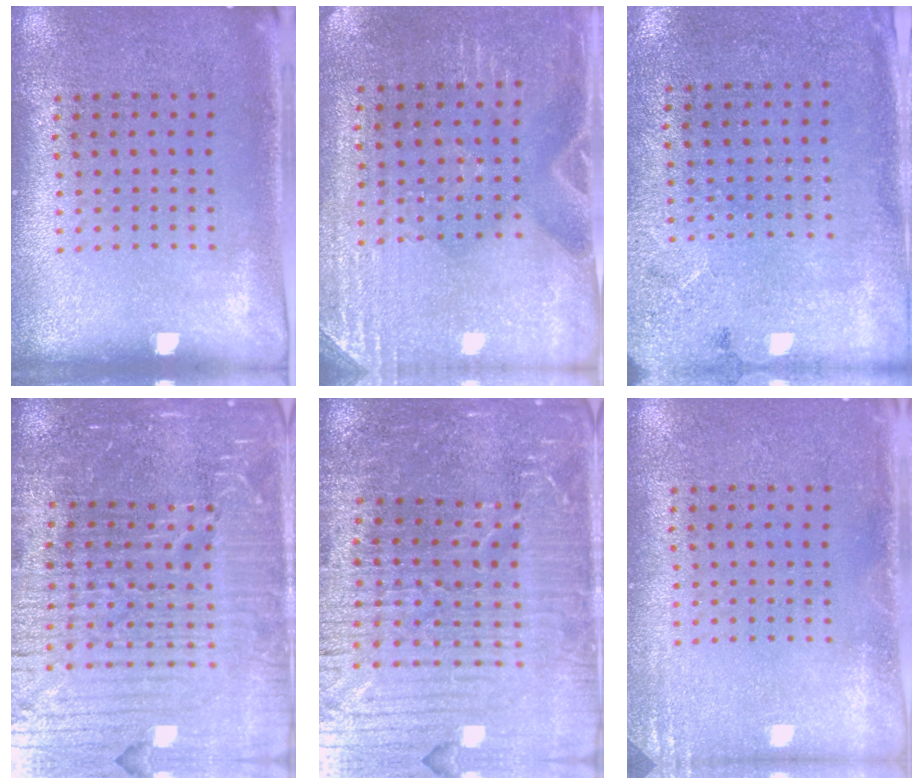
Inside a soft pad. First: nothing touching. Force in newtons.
{"total": 2.9, "press": 2.8, "slide": 0.8}
{"total": 2.6, "press": 2.1, "slide": 1.6}
{"total": 7.0, "press": 6.1, "slide": 3.5}
{"total": 5.4, "press": 5.0, "slide": 2.0}
{"total": 1.5, "press": 1.4, "slide": 0.2}